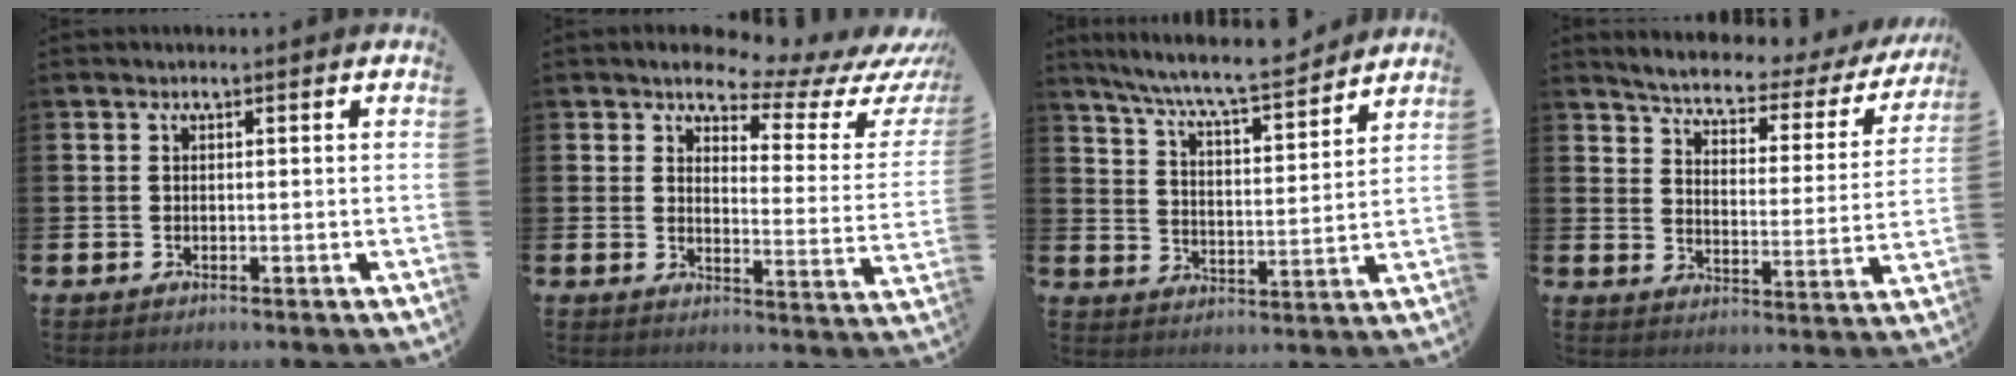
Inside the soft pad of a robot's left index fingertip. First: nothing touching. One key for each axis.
{"total": 5.4, "fx": 4.6, "fy": 1.8, "fz": 2.1, "tx": -0.044, "ty": -0.041, "tz": 0.069}
{"total": 7.9, "fx": 7.4, "fy": 0.3, "fz": 2.8, "tx": -0.085, "ty": -0.051, "tz": 0.128}
{"total": 4.6, "fx": 4.2, "fy": 1.2, "fz": 1.5, "tx": -0.054, "ty": -0.033, "tz": 0.063}